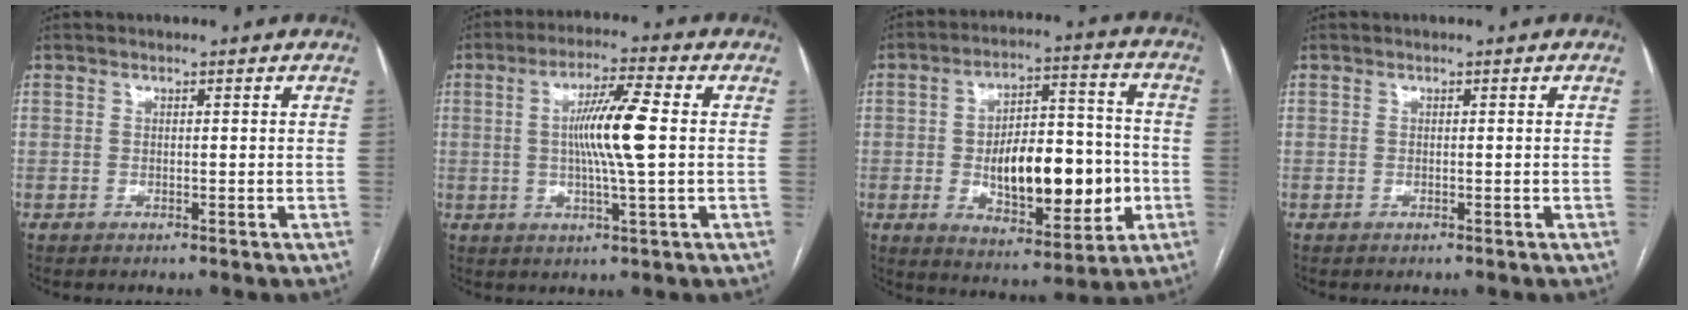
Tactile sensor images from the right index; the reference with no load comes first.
{"total": 9.2, "force": [0.5, 0.0, 9.2], "torque": [-0.171, 0.002, 0.005]}
{"total": 17.0, "force": [-2.7, 7.0, 15.2], "torque": [-0.233, 0.019, -0.031]}
{"total": 0.0}